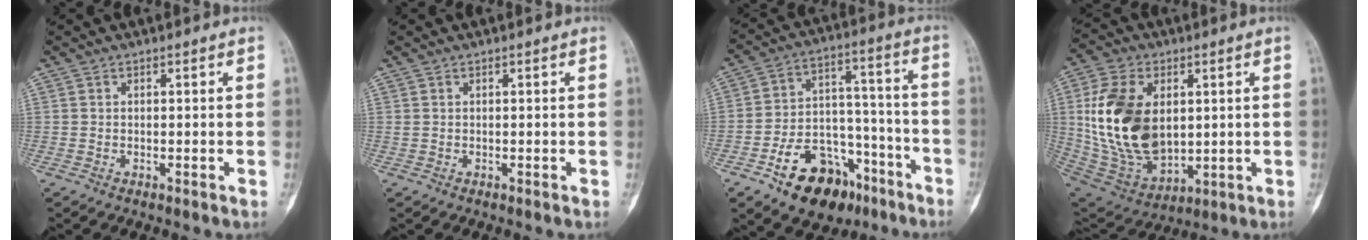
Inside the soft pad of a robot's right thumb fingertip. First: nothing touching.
{"total": 0.0}
{"total": 17.8, "force": [-10.4, 11.0, 9.4], "torque": [-0.109, 0.086, -0.161]}
{"total": 21.1, "force": [2.6, 13.3, 16.2], "torque": [-0.302, -0.018, 0.068]}